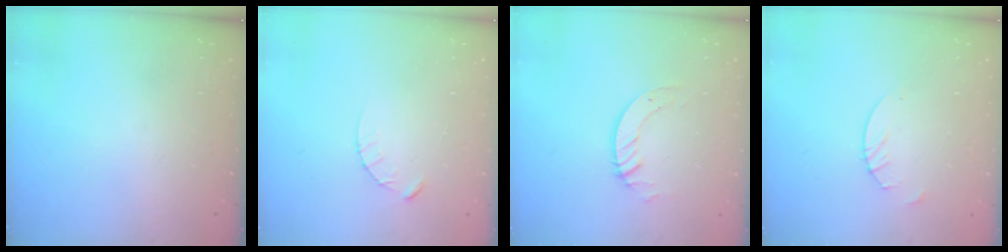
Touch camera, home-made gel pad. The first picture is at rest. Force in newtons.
{"total": 3.1, "press": 3.1, "slide": 0.3}
{"total": 3.4, "press": 3.4, "slide": 0.1}
{"total": 2.7, "press": 2.7, "slide": 0.2}